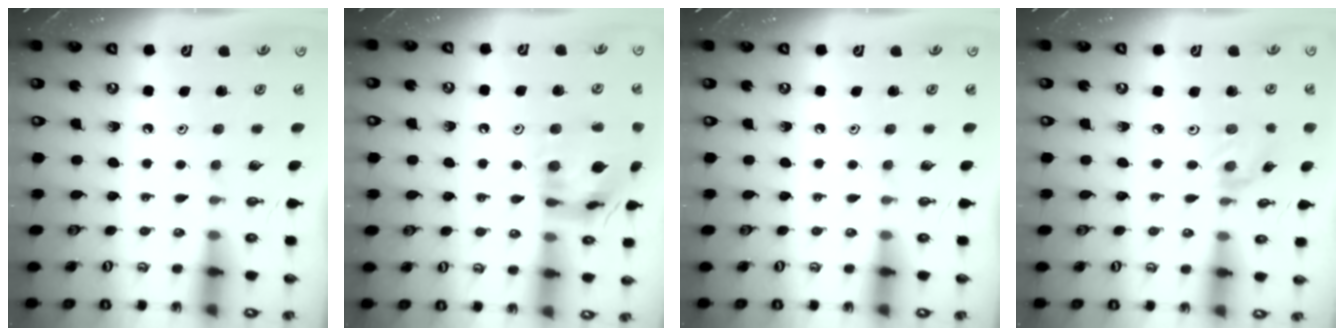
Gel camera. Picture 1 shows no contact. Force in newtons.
{"total": 15.4, "press": 15.3, "slide": 1.6}
{"total": 0.0}
{"total": 1.5, "press": 1.4, "slide": 0.3}